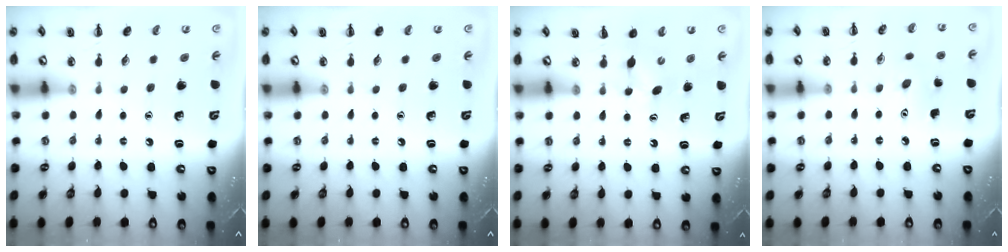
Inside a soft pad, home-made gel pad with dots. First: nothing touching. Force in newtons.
{"total": 0.0}
{"total": 3.1, "press": 3.1, "slide": 0.7}
{"total": 4.7, "press": 4.5, "slide": 1.1}